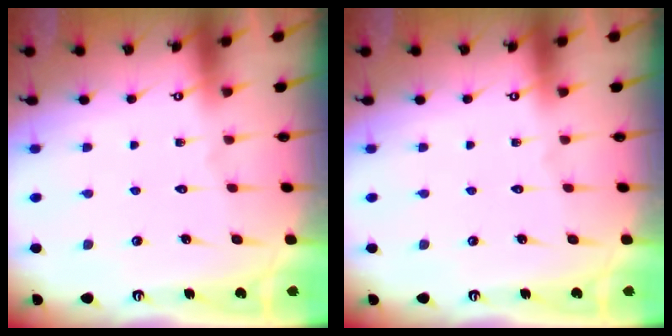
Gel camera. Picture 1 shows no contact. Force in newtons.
{"total": 0.0}